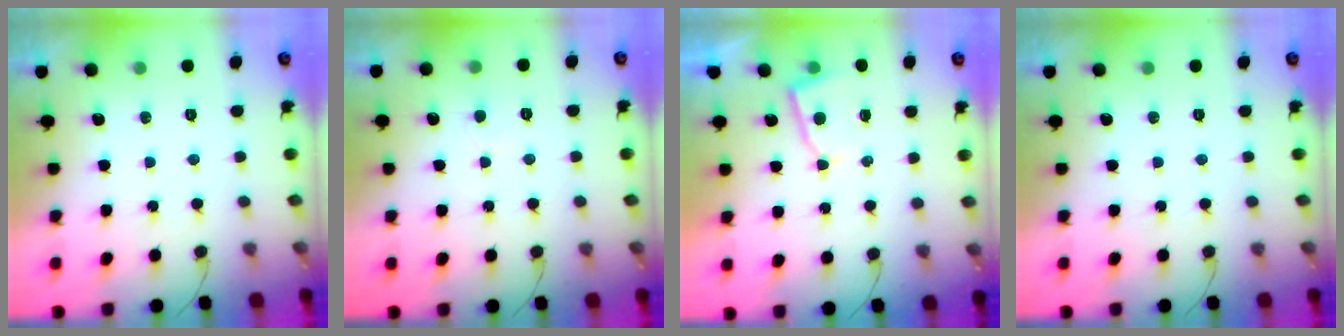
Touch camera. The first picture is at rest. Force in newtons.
{"total": 4.1, "press": 4.0, "slide": 0.4}
{"total": 4.7, "press": 4.7, "slide": 0.5}
{"total": 0.0}